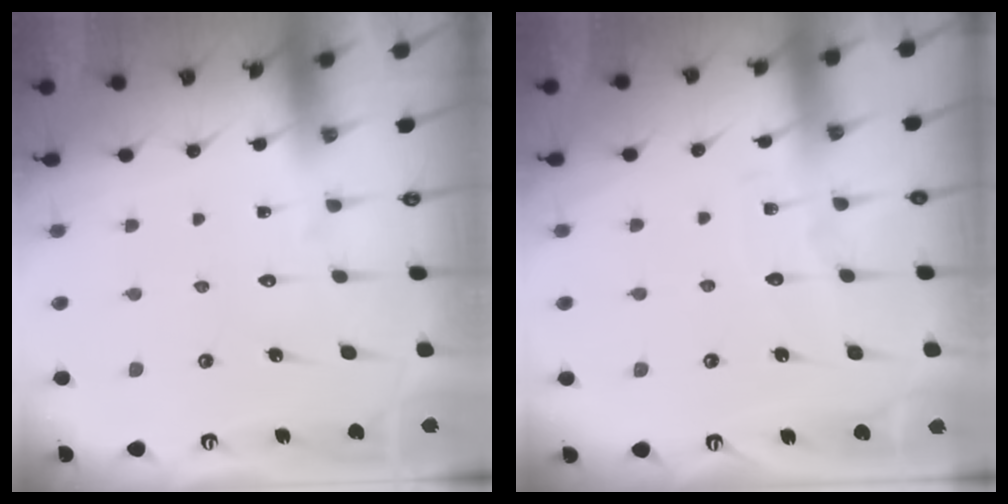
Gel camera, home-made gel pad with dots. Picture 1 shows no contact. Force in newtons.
{"total": 2.2, "press": 2.2, "slide": 0.2}